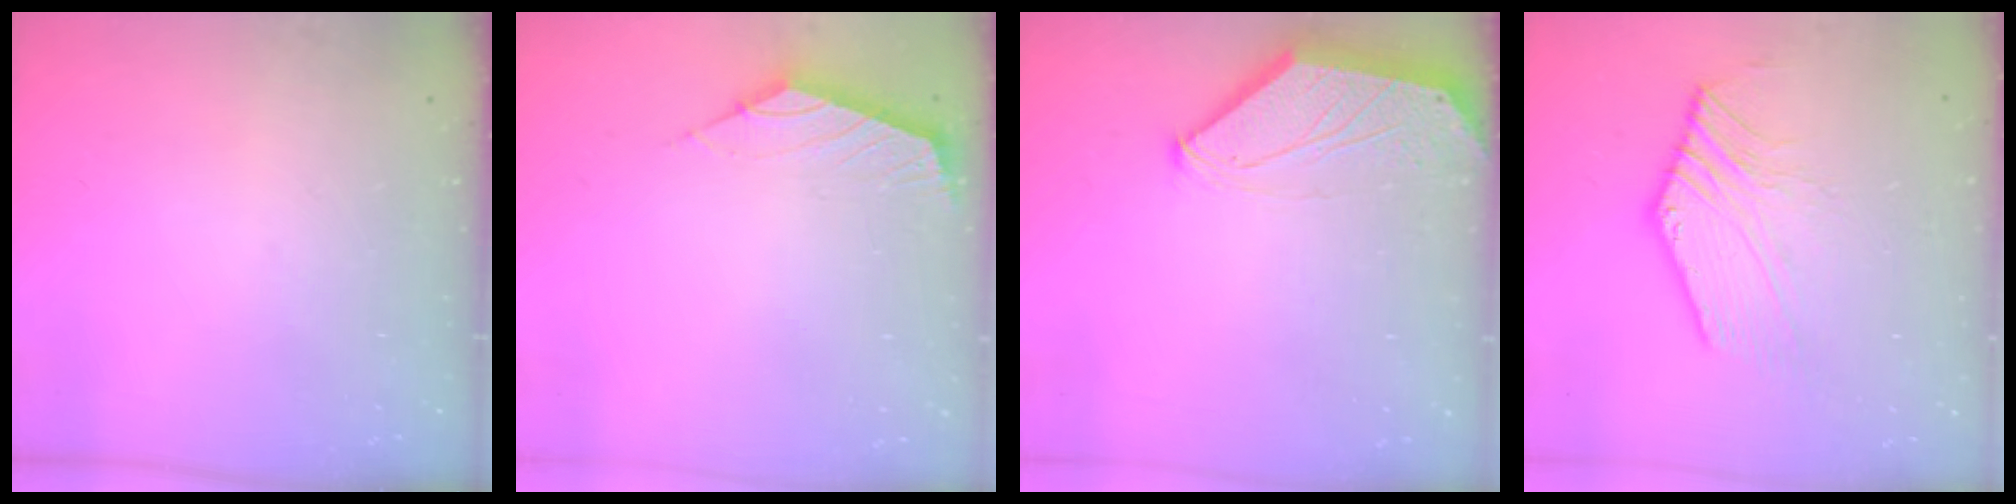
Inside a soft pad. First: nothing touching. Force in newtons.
{"total": 2.4, "press": 2.3, "slide": 0.5}
{"total": 0.0}
{"total": 5.0, "press": 4.9, "slide": 1.1}